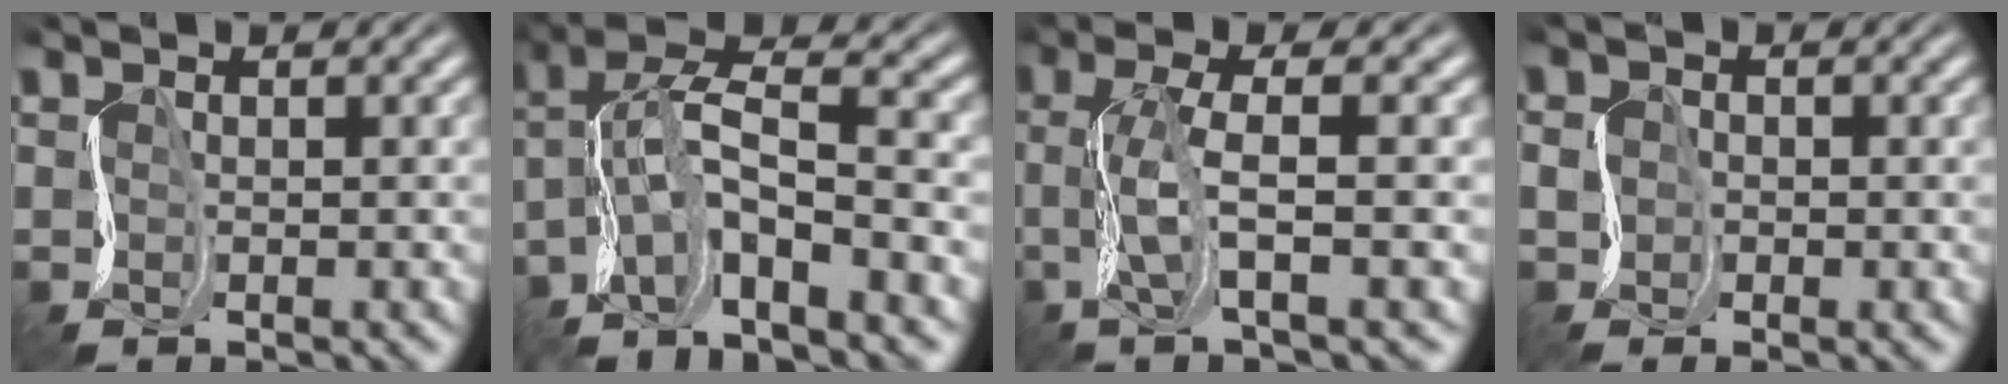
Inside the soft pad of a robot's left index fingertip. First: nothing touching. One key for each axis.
{"total": 6.2, "fx": -4.0, "fy": 0.6, "fz": 4.7, "tx": -0.072, "ty": 0.001, "tz": -0.082}
{"total": 4.6, "fx": -1.5, "fy": 0.0, "fz": 4.4, "tx": -0.075, "ty": -0.008, "tz": -0.027}
{"total": 1.7, "fx": -1.7, "fy": 0.3, "fz": -0.3, "tx": 0.009, "ty": -0.012, "tz": -0.026}